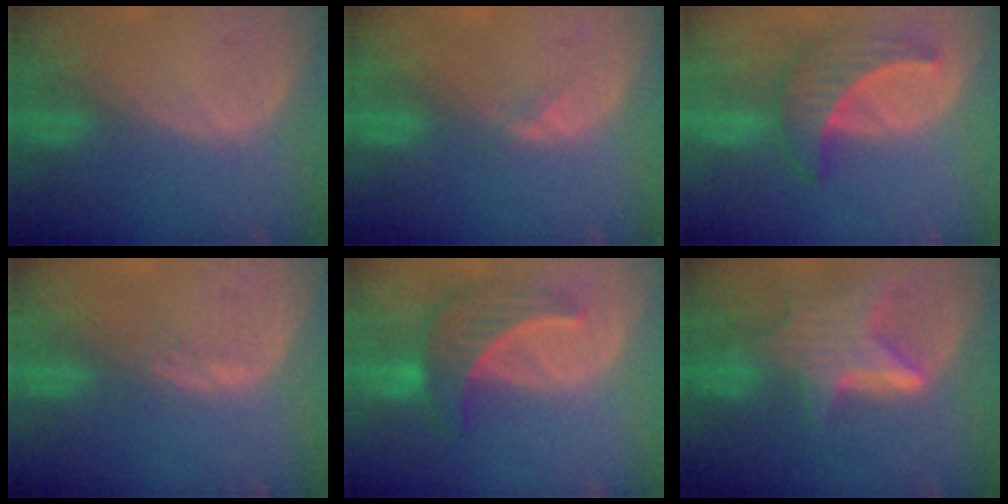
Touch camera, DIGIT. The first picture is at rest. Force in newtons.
{"total": 1.1, "press": 0.8, "slide": 0.7}
{"total": 6.9, "press": 6.4, "slide": 2.8}
{"total": 1.1, "press": 1.0, "slide": 0.5}
{"total": 7.0, "press": 6.9, "slide": 1.4}
{"total": 6.9, "press": 6.7, "slide": 1.7}